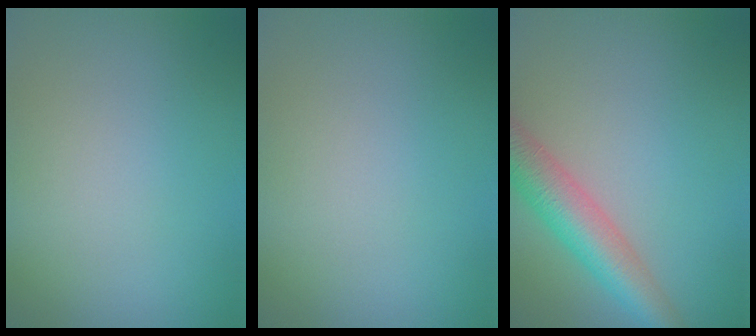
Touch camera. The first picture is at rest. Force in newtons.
{"total": 0.0}
{"total": 5.4, "press": 5.4, "slide": 0.3}